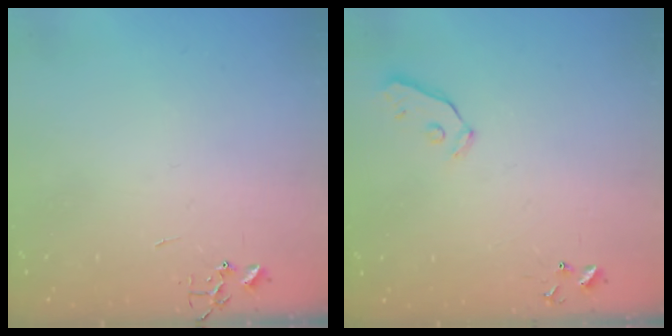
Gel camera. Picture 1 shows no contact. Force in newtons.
{"total": 3.7, "press": 3.6, "slide": 0.8}